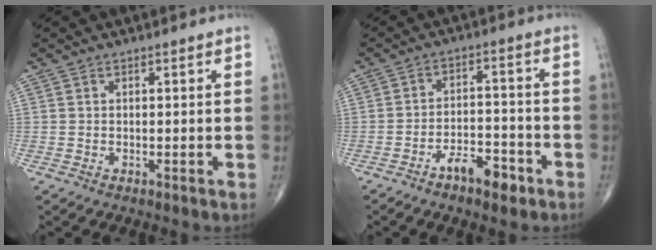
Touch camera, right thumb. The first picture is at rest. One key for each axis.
{"total": 7.4, "fx": -4.6, "fy": 3.1, "fz": 4.9, "tx": -0.068, "ty": 0.035, "tz": -0.074}